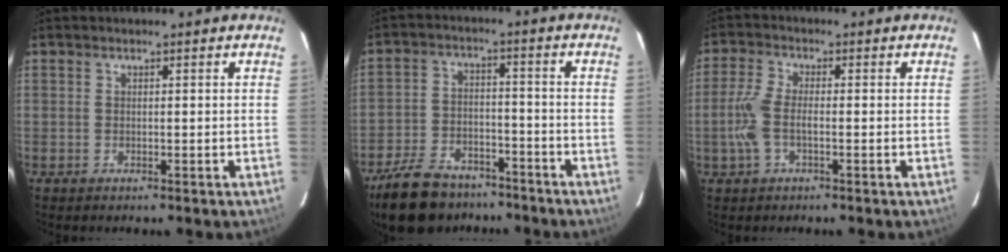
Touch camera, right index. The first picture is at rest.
{"total": 16.7, "force": [-13.1, 7.8, 6.8], "torque": [-0.168, 0.005, -0.203]}
{"total": 5.8, "force": [-1.4, 2.4, 5.1], "torque": [-0.119, 0.003, -0.028]}